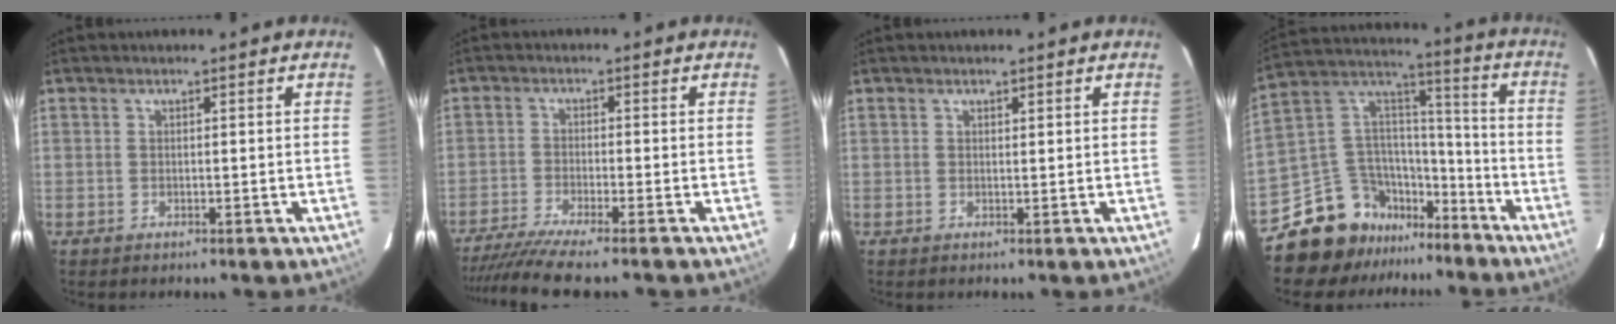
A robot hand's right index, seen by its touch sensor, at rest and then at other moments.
{"total": 9.9, "force": [-8.5, -0.8, 4.9], "torque": [-0.067, -0.023, -0.136]}
{"total": 0.0}
{"total": 16.4, "force": [-12.6, 9.7, 4.0], "torque": [-0.070, 0.094, -0.215]}